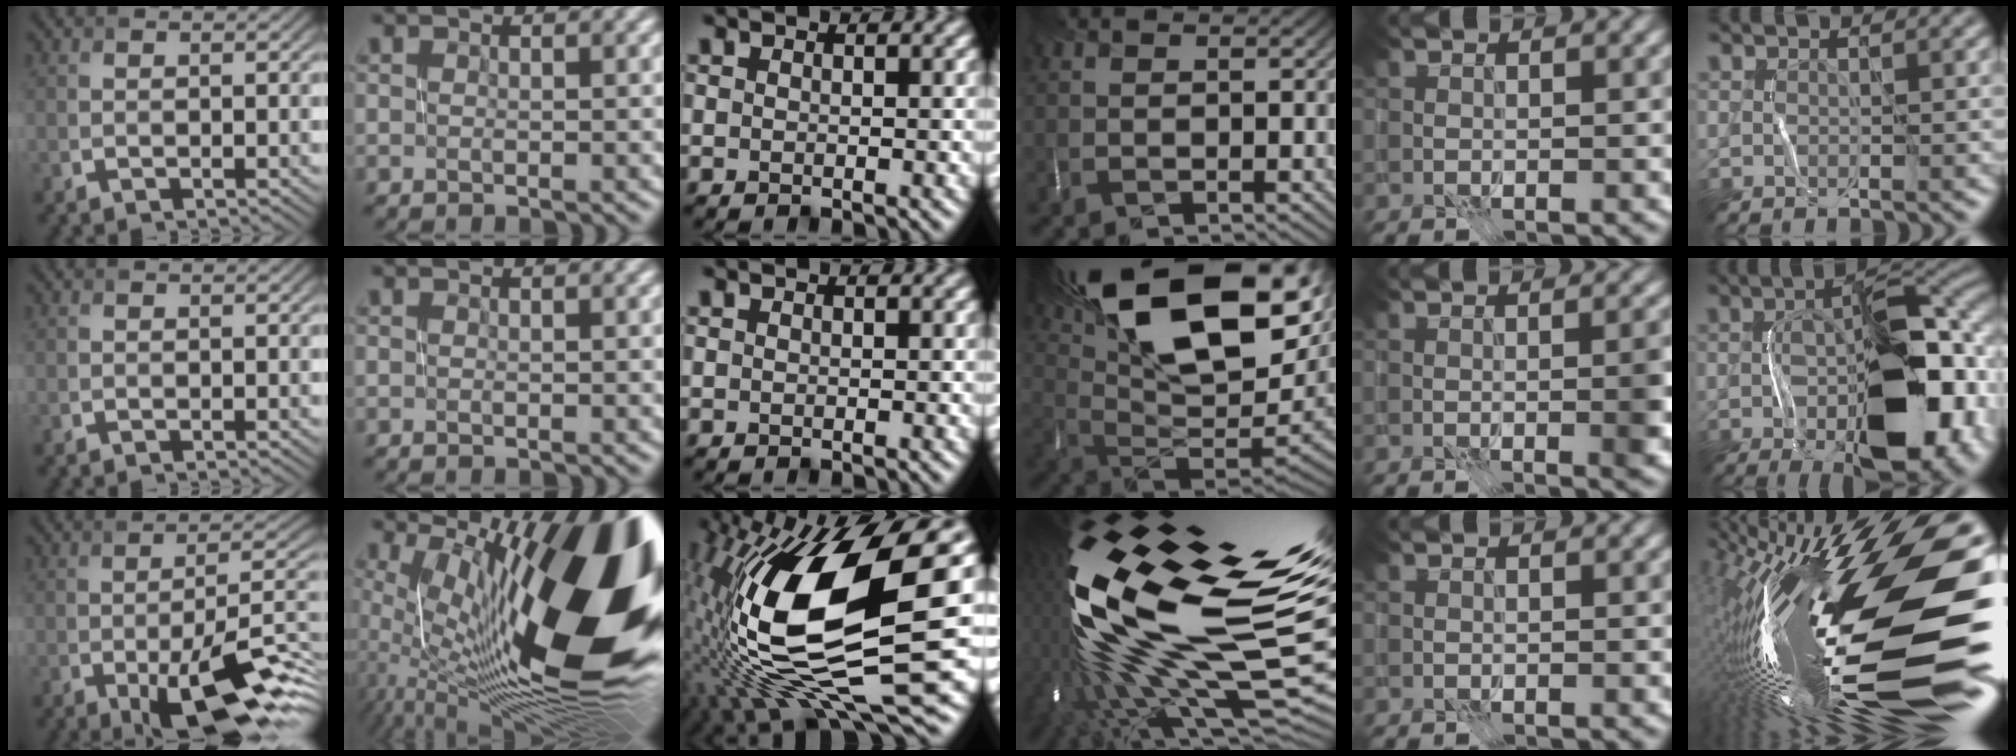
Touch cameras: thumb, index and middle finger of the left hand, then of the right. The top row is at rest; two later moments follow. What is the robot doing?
{"motion": "open", "object": "stapler"}